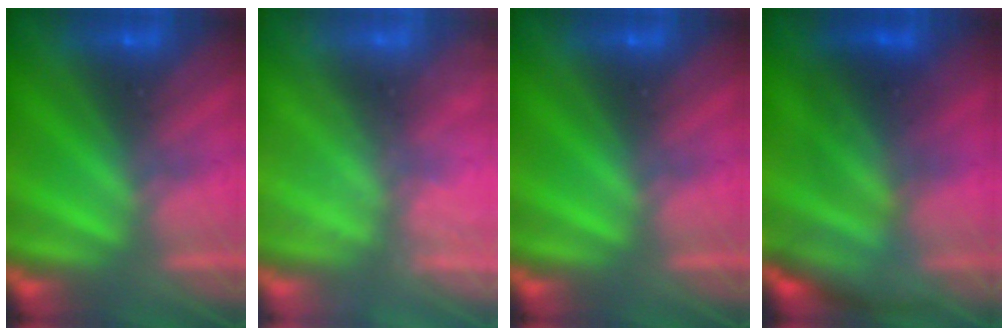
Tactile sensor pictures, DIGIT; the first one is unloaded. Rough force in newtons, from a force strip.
{"total": 2.4}
{"total": 0.0}
{"total": 2.5}